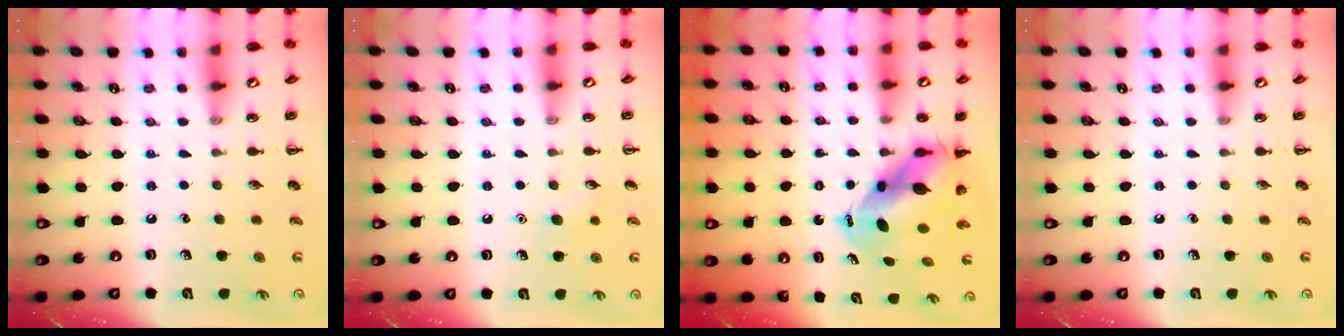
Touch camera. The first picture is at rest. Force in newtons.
{"total": 5.4, "press": 5.2, "slide": 1.1}
{"total": 7.2, "press": 7.0, "slide": 1.7}
{"total": 0.0}